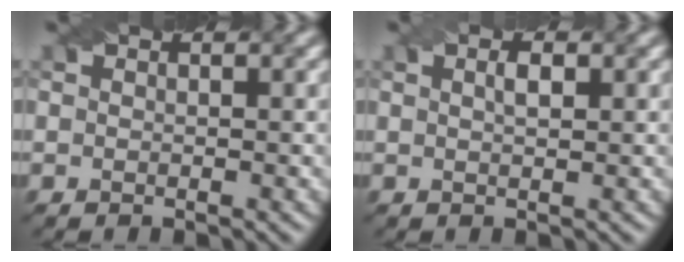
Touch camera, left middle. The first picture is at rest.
{"total": 1.3, "force": [0.4, 0.4, 1.1], "torque": [-0.019, 0.002, 0.008]}